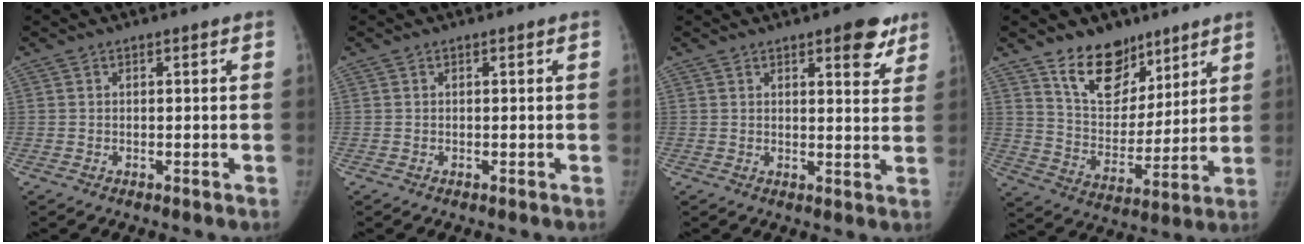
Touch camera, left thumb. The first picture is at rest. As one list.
[{"total": 0.0}, {"total": 7.3, "force": [4.4, 2.7, 5.1], "torque": [-0.038, -0.020, 0.052]}, {"total": 14.0, "force": [9.7, 8.3, 5.7], "torque": [-0.052, -0.068, 0.177]}]